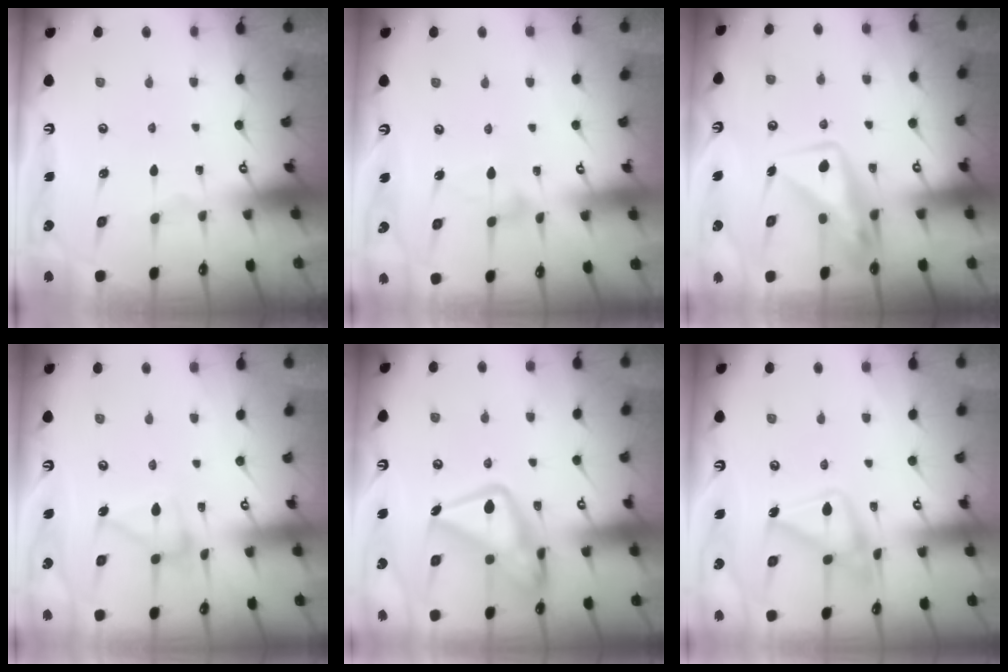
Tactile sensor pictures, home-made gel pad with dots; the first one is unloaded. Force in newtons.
{"total": 5.5, "press": 5.5, "slide": 0.4}
{"total": 10.4, "press": 10.3, "slide": 0.7}
{"total": 12.3, "press": 12.3, "slide": 0.6}
{"total": 19.5, "press": 19.4, "slide": 1.5}
{"total": 15.2, "press": 15.2, "slide": 0.9}